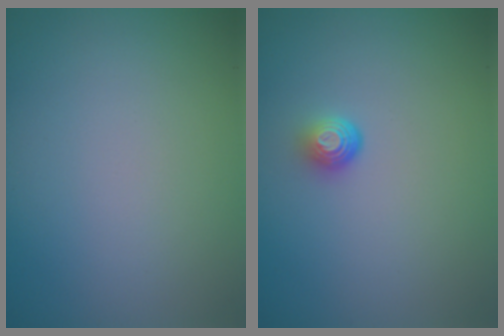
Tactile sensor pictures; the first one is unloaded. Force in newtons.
{"total": 1.5, "press": 1.0, "slide": 1.2}